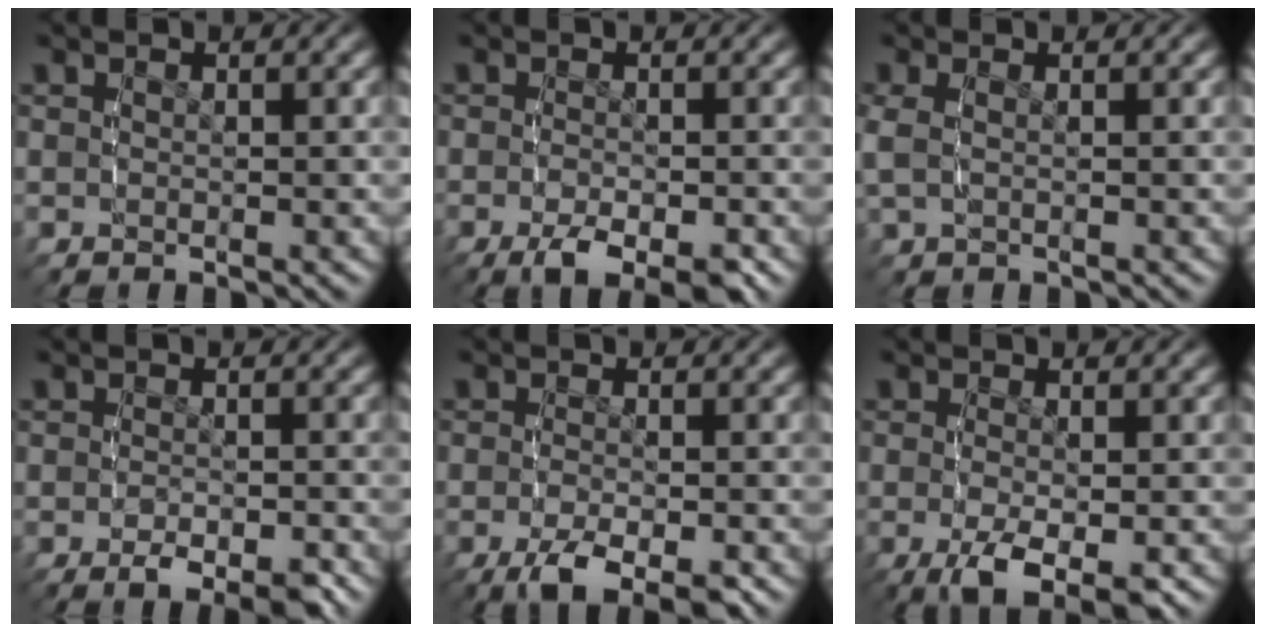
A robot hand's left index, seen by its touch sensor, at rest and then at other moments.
{"total": 5.2, "force": [-2.9, 2.2, 3.7], "torque": [-0.072, -0.023, -0.038]}
{"total": 1.8, "force": [0.1, 1.3, 1.3], "torque": [-0.048, -0.002, 0.005]}
{"total": 3.1, "force": [-2.0, 1.0, 2.1], "torque": [-0.043, -0.010, -0.033]}
{"total": 5.8, "force": [-3.3, 2.3, 4.2], "torque": [-0.083, -0.026, -0.042]}
{"total": 6.3, "force": [-3.2, 2.4, 4.8], "torque": [-0.098, -0.040, -0.031]}